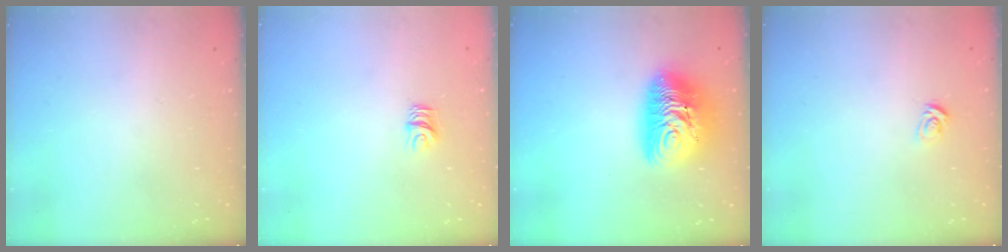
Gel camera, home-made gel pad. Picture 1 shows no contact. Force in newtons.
{"total": 4.7, "press": 4.7, "slide": 0.5}
{"total": 14.4, "press": 14.3, "slide": 1.2}
{"total": 3.7, "press": 3.7, "slide": 0.2}